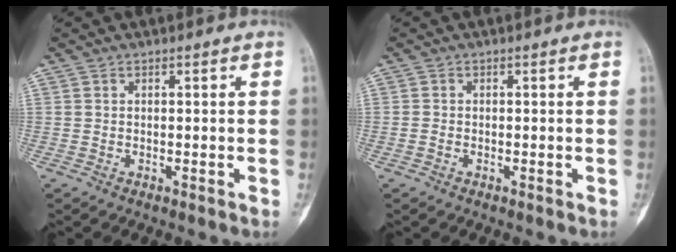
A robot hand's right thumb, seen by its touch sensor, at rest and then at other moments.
{"total": 0.8, "force": [-0.3, 0.6, 0.4], "torque": [-0.010, 0.001, -0.006]}